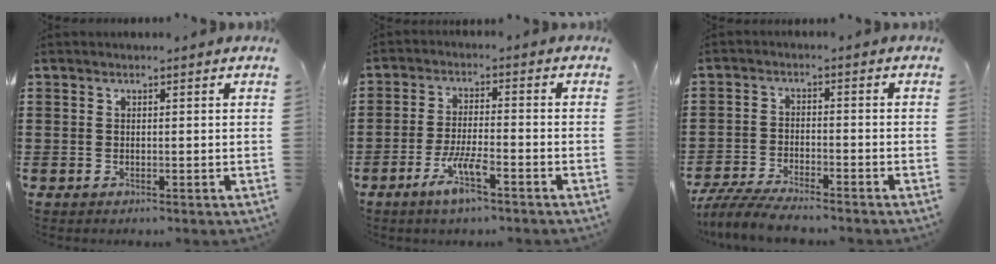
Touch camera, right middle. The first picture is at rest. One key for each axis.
{"total": 6.1, "fx": -3.6, "fy": 1.1, "fz": 4.9, "tx": -0.097, "ty": -0.004, "tz": -0.064}
{"total": 5.5, "fx": -5.2, "fy": 0.5, "fz": 1.7, "tx": -0.047, "ty": -0.008, "tz": -0.106}